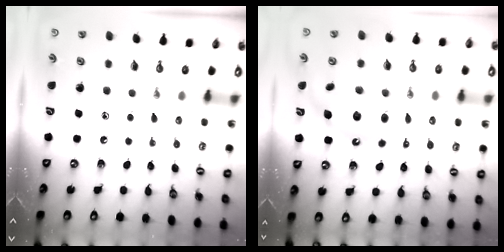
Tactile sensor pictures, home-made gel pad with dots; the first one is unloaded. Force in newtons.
{"total": 12.1, "press": 12.1, "slide": 1.0}